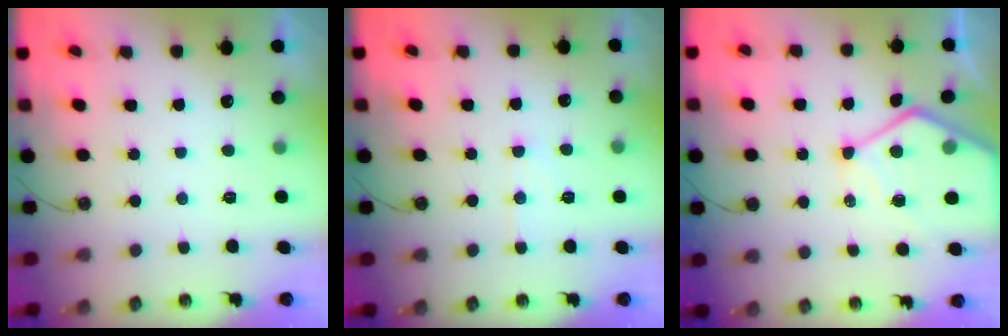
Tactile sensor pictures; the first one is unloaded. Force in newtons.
{"total": 5.0, "press": 5.0, "slide": 0.5}
{"total": 13.4, "press": 13.3, "slide": 1.3}